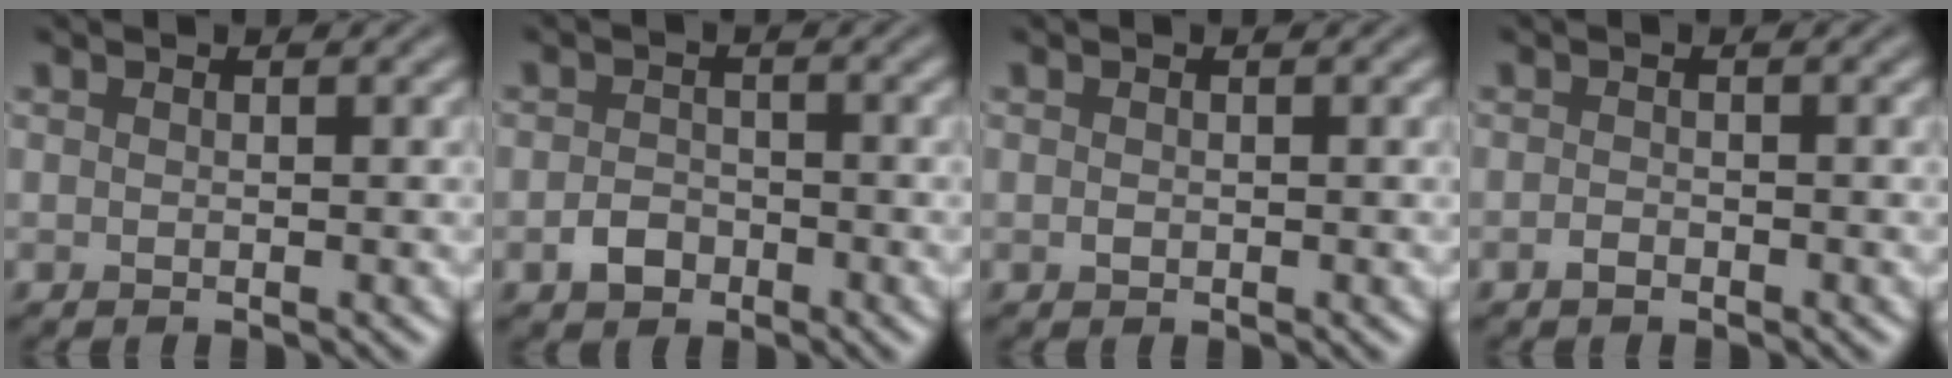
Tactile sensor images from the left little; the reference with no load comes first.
{"total": 2.3, "force": [-1.3, 1.6, 0.9], "torque": [-0.011, 0.002, -0.031]}
{"total": 0.5, "force": [-0.1, 0.5, 0.3], "torque": [-0.006, 0.000, -0.003]}
{"total": 0.9, "force": [-0.7, 0.4, 0.4], "torque": [-0.008, 0.000, -0.016]}